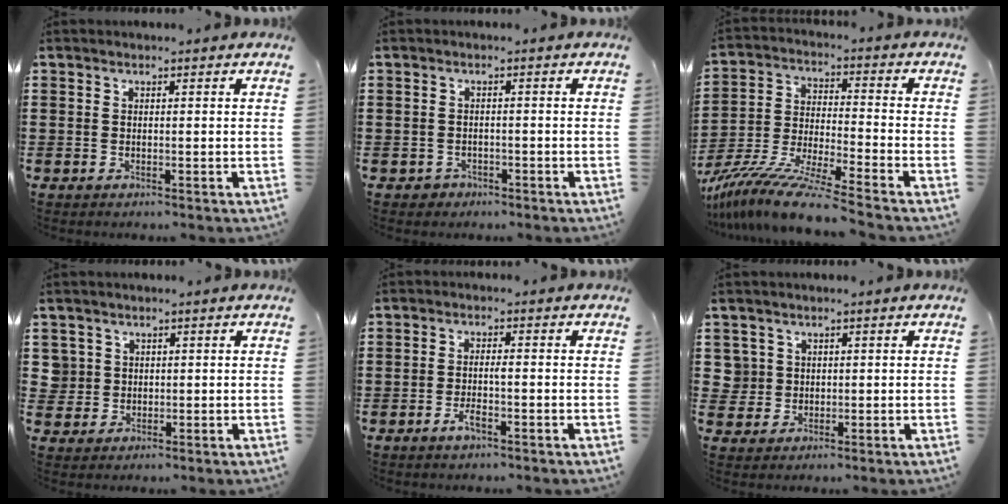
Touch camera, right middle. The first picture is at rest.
{"total": 1.1, "force": [-0.8, 0.7, 0.0], "torque": [-0.004, 0.002, -0.020]}
{"total": 10.3, "force": [-9.1, -0.4, 4.7], "torque": [-0.092, -0.003, -0.183]}
{"total": 2.9, "force": [0.5, 2.8, 0.2], "torque": [-0.019, 0.010, 0.008]}
{"total": 2.5, "force": [-1.2, 0.6, 2.1], "torque": [-0.044, 0.000, -0.024]}
{"total": 3.2, "force": [0.5, 3.1, 0.3], "torque": [-0.023, 0.011, 0.007]}